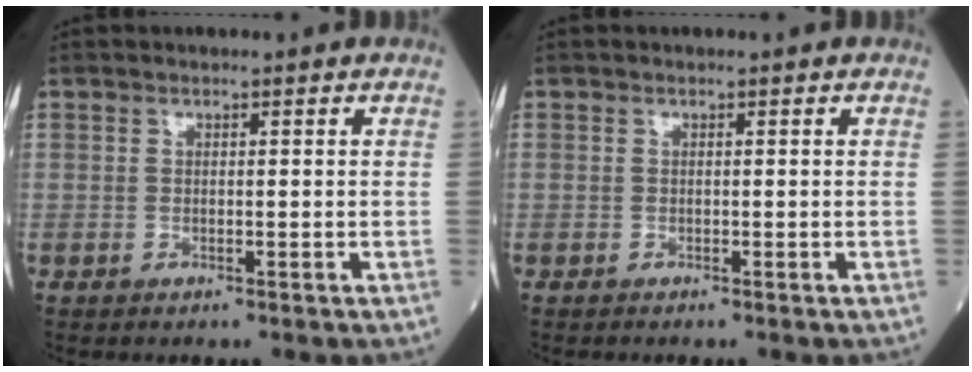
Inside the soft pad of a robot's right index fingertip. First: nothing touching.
{"total": 0.0}